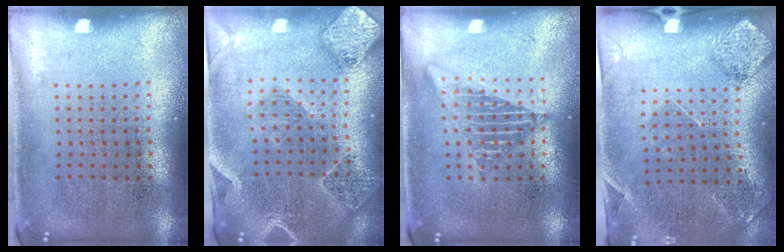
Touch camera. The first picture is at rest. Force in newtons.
{"total": 2.3, "press": 2.1, "slide": 0.9}
{"total": 2.4, "press": 2.4, "slide": 0.2}
{"total": 1.5, "press": 1.3, "slide": 0.7}